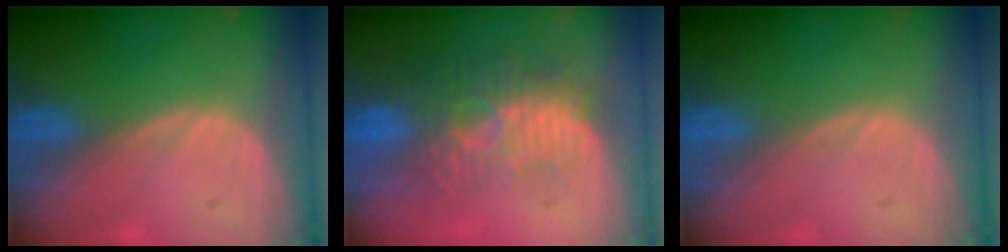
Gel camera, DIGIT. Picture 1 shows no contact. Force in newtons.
{"total": 9.4, "press": 8.7, "slide": 3.7}
{"total": 0.0}